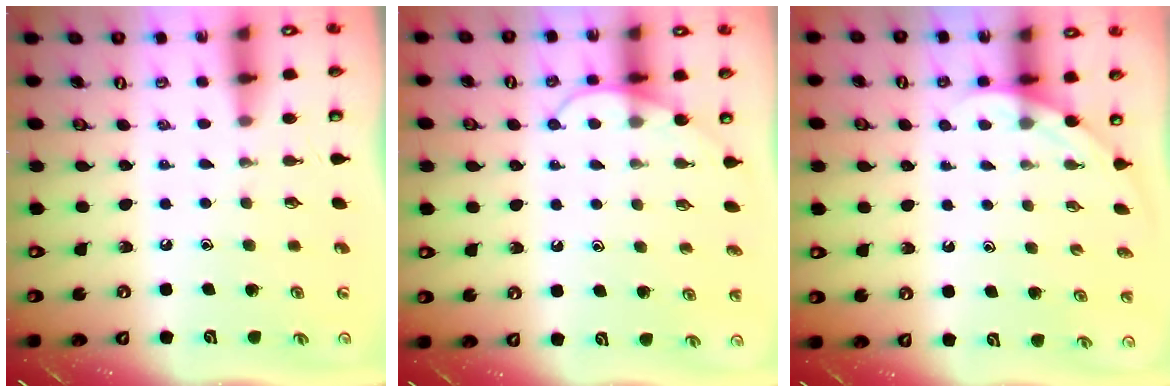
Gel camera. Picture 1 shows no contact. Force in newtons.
{"total": 6.6, "press": 6.6, "slide": 0.2}
{"total": 2.2, "press": 2.2, "slide": 0.0}